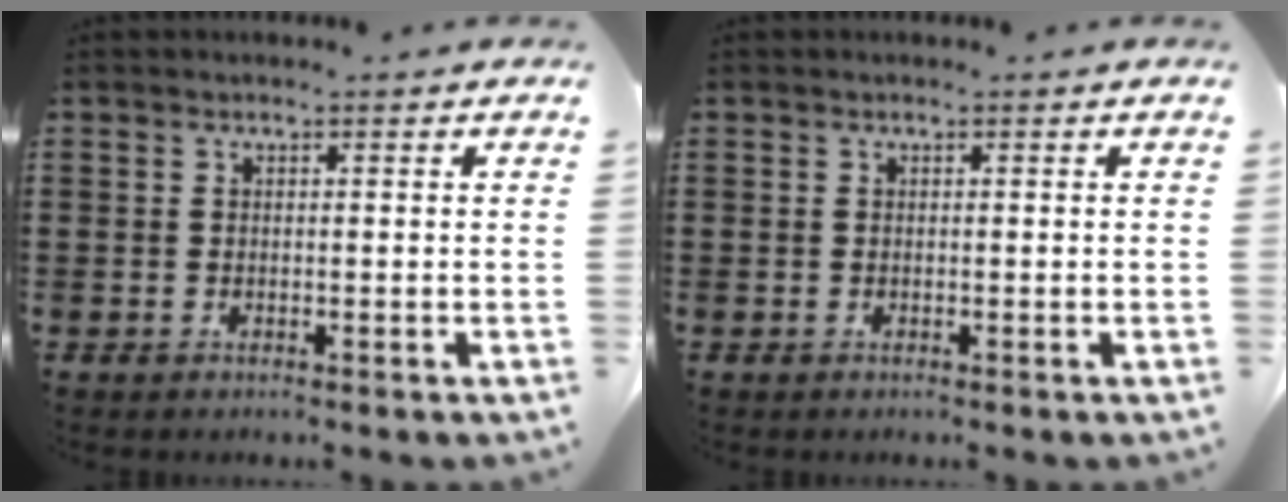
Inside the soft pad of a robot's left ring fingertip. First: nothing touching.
{"total": 0.0}